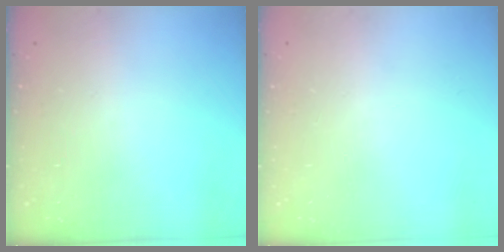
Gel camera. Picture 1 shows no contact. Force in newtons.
{"total": 0.0}